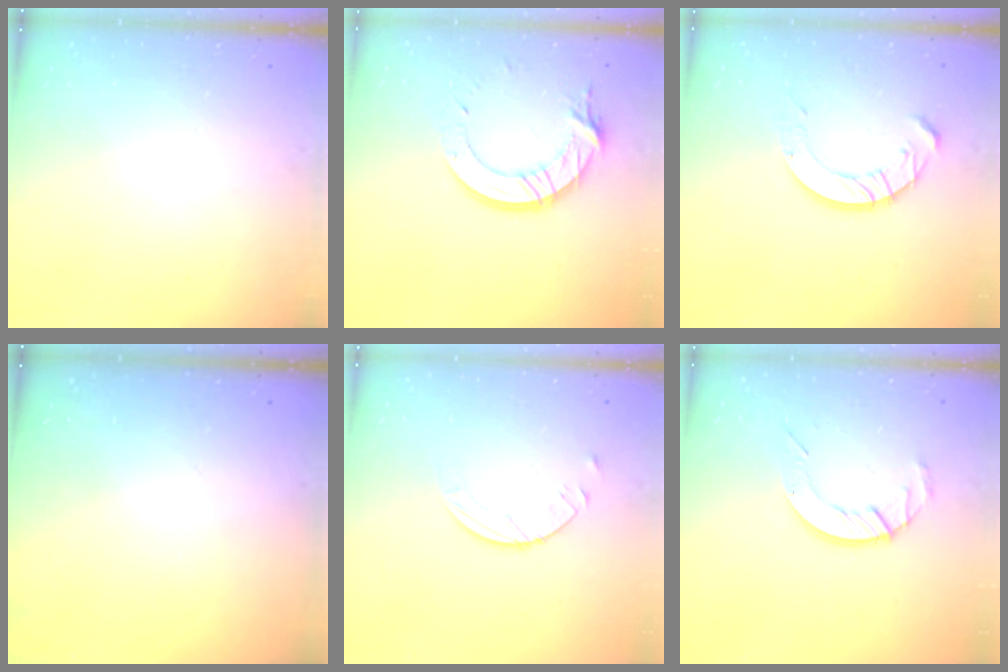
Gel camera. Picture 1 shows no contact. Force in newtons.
{"total": 13.5, "press": 13.5, "slide": 1.4}
{"total": 8.3, "press": 8.3, "slide": 0.8}
{"total": 0.0}
{"total": 3.8, "press": 3.7, "slide": 0.4}
{"total": 8.7, "press": 8.6, "slide": 0.8}